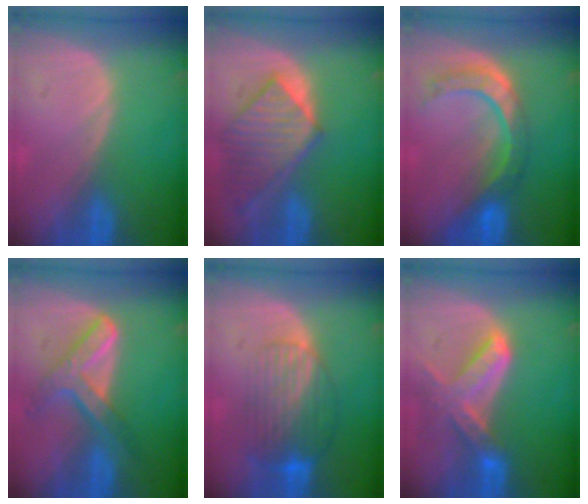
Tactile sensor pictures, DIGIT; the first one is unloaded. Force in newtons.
{"total": 9.1, "press": 8.1, "slide": 4.3}
{"total": 8.6, "press": 7.2, "slide": 4.5}
{"total": 7.2, "press": 6.0, "slide": 3.8}
{"total": 8.4, "press": 7.2, "slide": 4.4}
{"total": 7.0, "press": 6.5, "slide": 2.6}